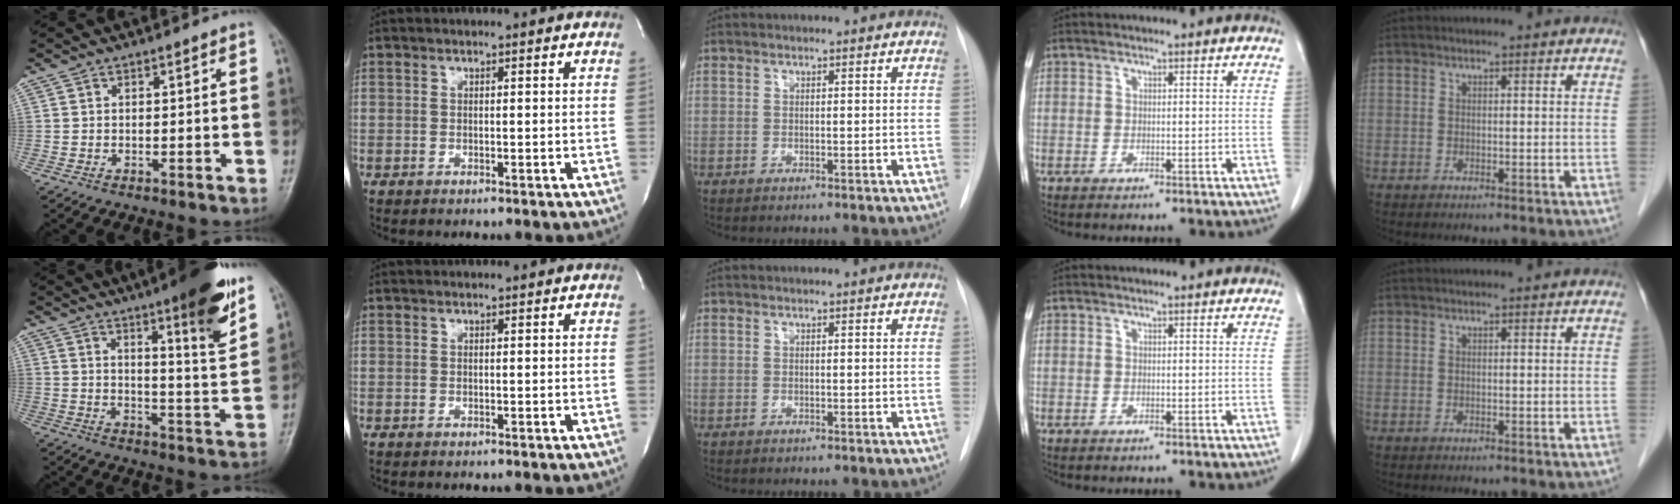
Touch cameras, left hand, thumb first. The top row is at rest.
{"thumb": {"total": 14.9, "force": [9.0, 2.0, 11.7], "torque": [-0.149, -0.055, 0.132]}, "index": {"total": 0.5, "force": [0.5, 0.1, 0.0], "torque": [-0.002, 0.011, 0.011]}}